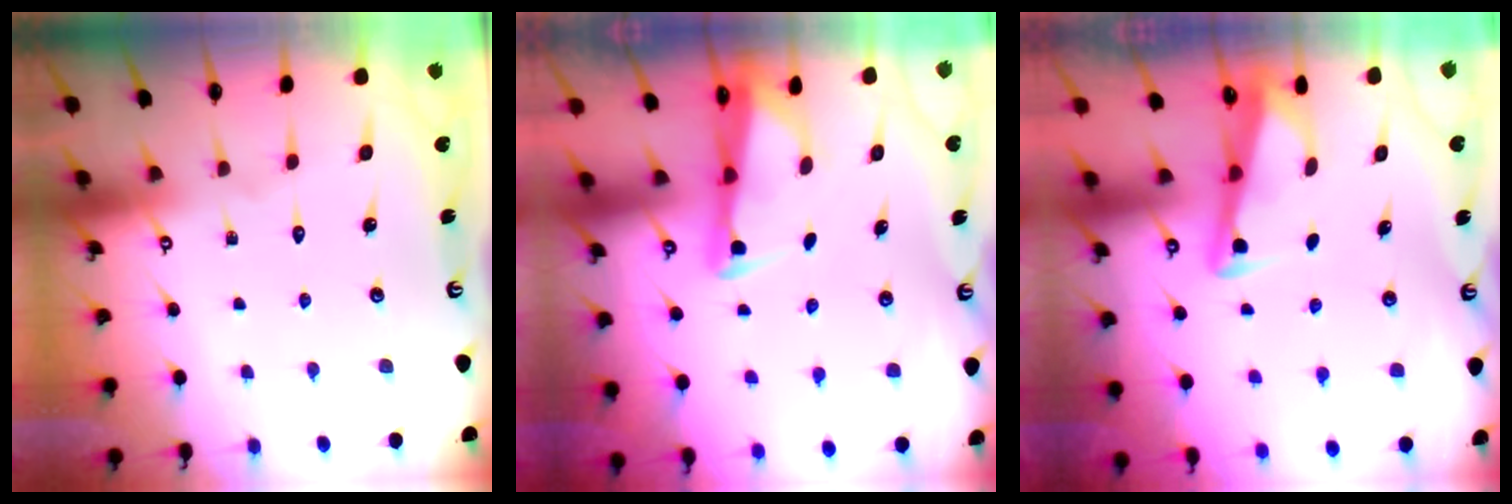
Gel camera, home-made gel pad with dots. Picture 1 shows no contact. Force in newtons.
{"total": 2.8, "press": 2.7, "slide": 0.6}
{"total": 3.4, "press": 3.4, "slide": 0.4}